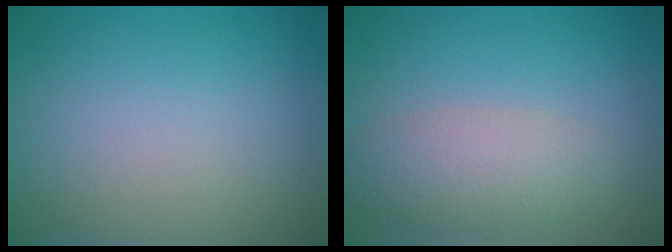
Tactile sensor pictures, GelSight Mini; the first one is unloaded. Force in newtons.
{"total": 4.0, "press": 4.0, "slide": 0.2}